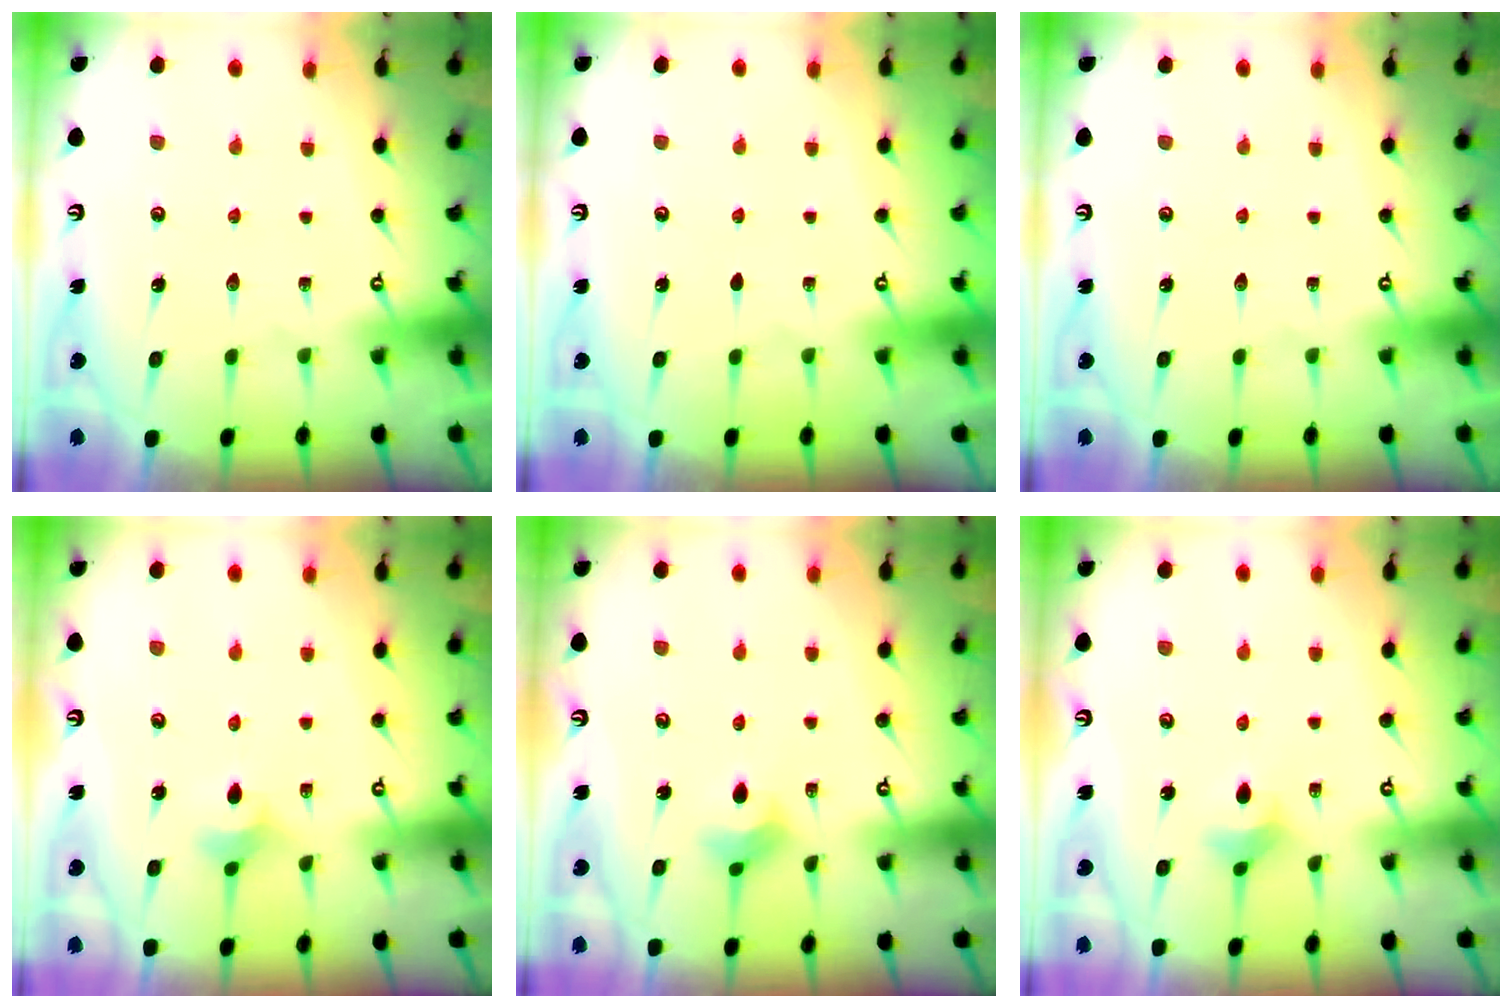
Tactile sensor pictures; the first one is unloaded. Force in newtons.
{"total": 0.0}
{"total": 0.0}
{"total": 3.6, "press": 3.6, "slide": 0.6}
{"total": 5.9, "press": 5.6, "slide": 1.6}
{"total": 3.6, "press": 3.6, "slide": 0.7}